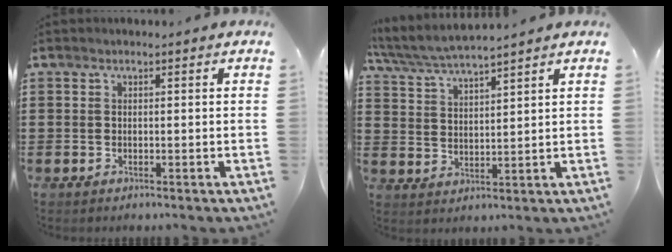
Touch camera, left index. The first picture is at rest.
{"total": 4.9, "force": [4.6, -0.1, 1.6], "torque": [-0.048, -0.023, 0.082]}